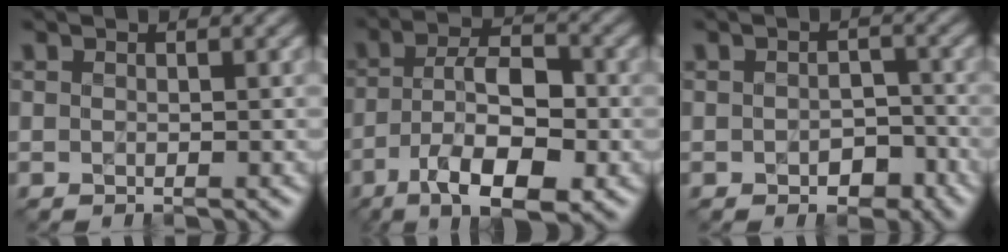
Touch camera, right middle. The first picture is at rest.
{"total": 9.4, "force": [-4.2, 3.9, 7.5], "torque": [-0.137, 0.003, -0.072]}
{"total": 2.7, "force": [-1.2, 1.7, 1.7], "torque": [-0.022, 0.002, -0.016]}